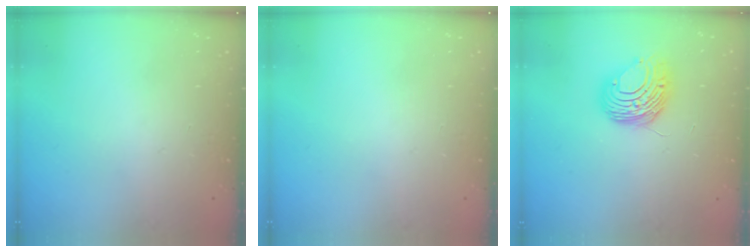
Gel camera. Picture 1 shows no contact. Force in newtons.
{"total": 0.0}
{"total": 8.9, "press": 8.9, "slide": 0.5}